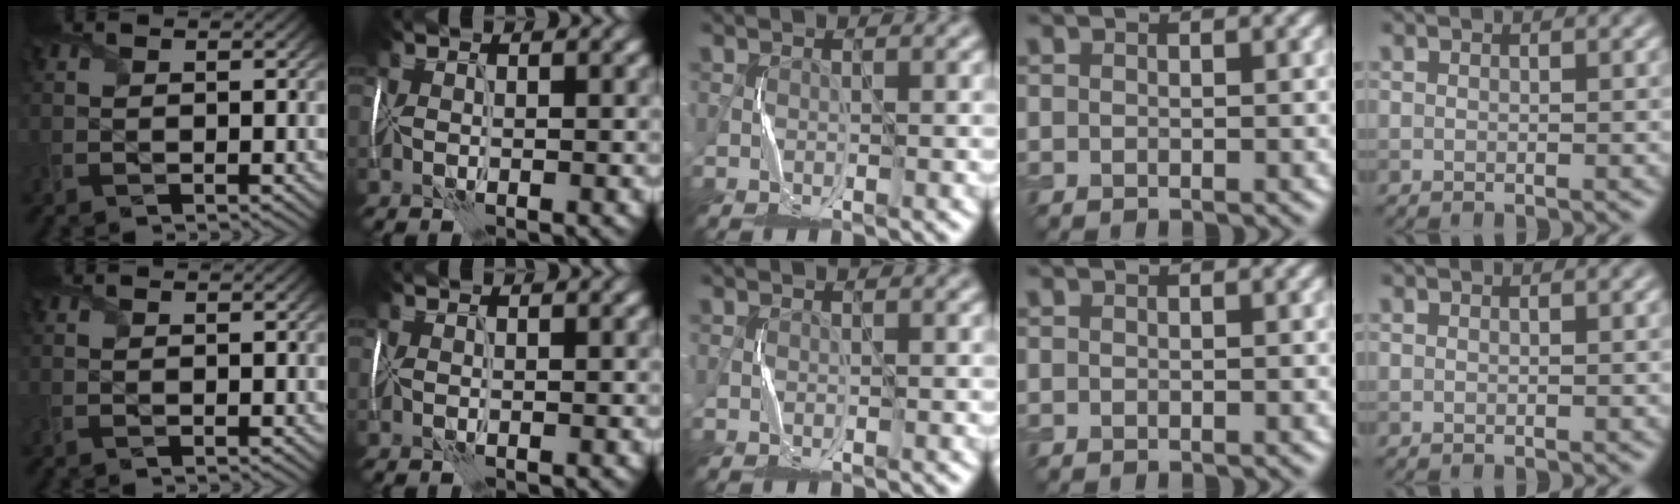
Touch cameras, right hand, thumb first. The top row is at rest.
{}